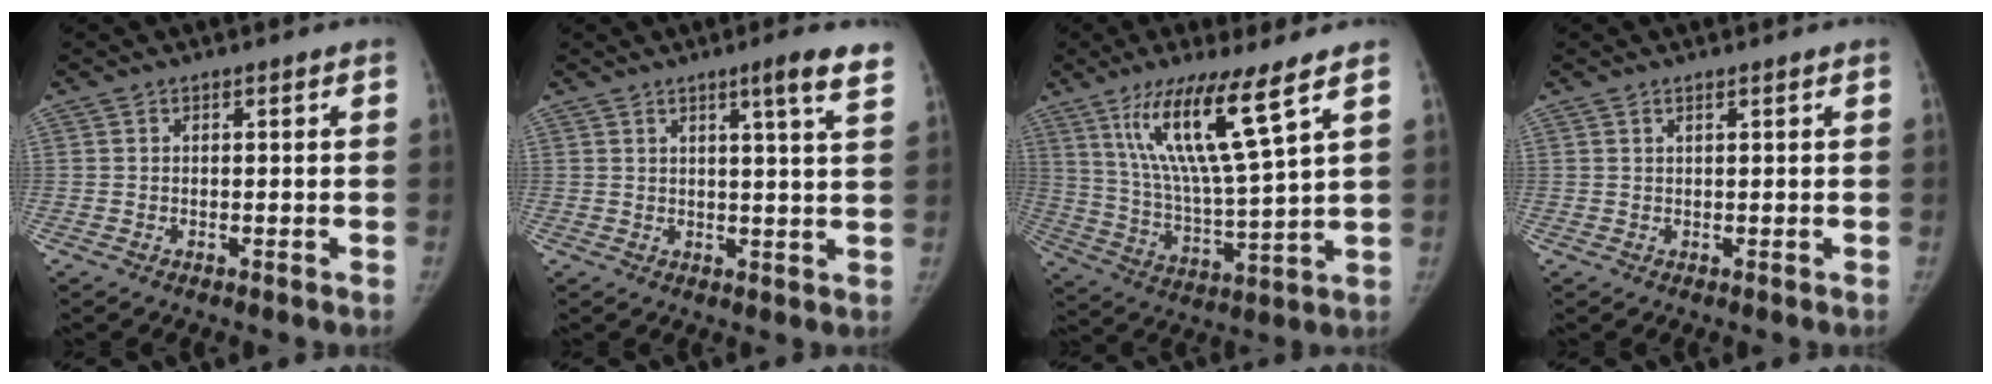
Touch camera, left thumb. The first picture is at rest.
{"total": 7.0, "force": [4.5, -0.2, 5.3], "torque": [-0.068, -0.023, 0.056]}
{"total": 16.0, "force": [8.8, 0.9, 13.3], "torque": [-0.252, -0.050, 0.170]}
{"total": 0.7, "force": [0.5, -0.1, 0.5], "torque": [-0.015, -0.004, 0.013]}